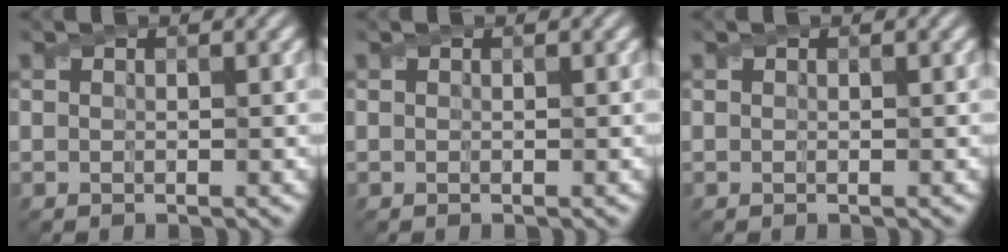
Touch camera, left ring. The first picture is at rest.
{"total": 0.0}
{"total": 0.0}